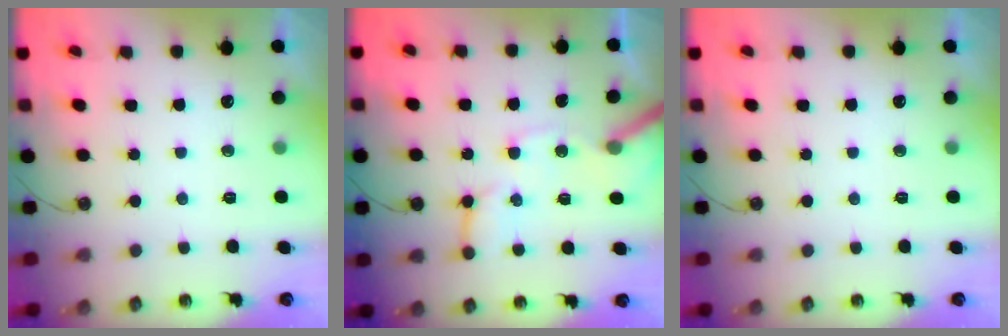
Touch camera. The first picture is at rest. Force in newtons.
{"total": 11.3, "press": 11.2, "slide": 1.3}
{"total": 0.0}